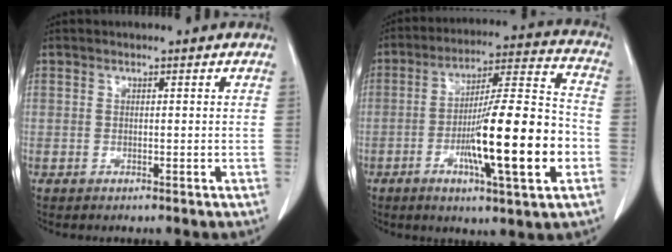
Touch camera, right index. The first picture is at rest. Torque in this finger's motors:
{"motor_torque": [2.14, 0.00, 1.05, 0.21]}